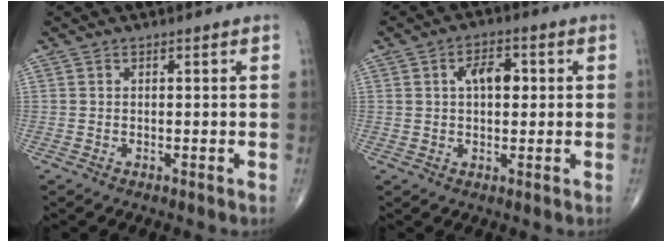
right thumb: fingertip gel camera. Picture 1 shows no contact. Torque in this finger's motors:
{"motor_torque": [1.58, 3.43, 0.32, 0.11, 0.01]}